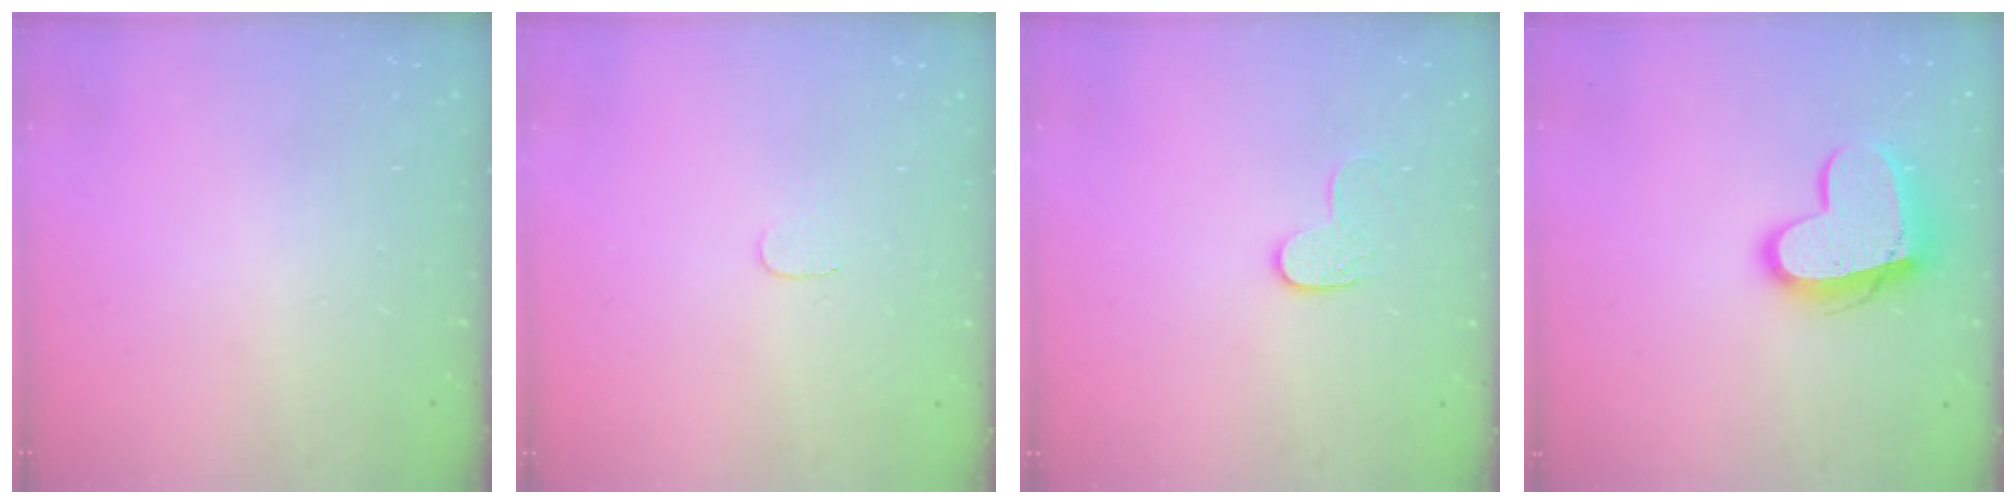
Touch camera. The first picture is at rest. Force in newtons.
{"total": 3.0, "press": 3.0, "slide": 0.3}
{"total": 7.3, "press": 7.3, "slide": 0.2}
{"total": 14.0, "press": 14.0, "slide": 0.6}